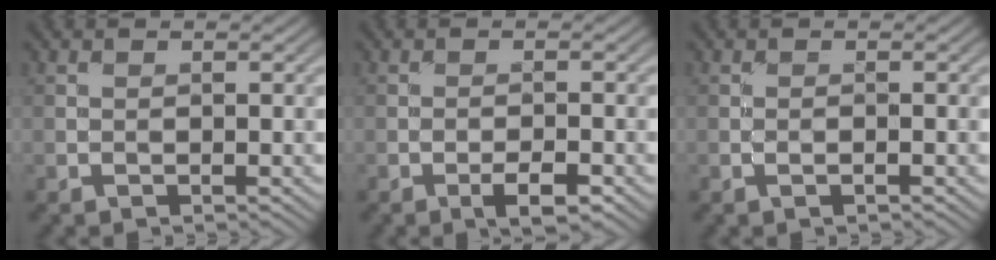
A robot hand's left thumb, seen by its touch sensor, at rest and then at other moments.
{"total": 3.0, "force": [-1.6, 0.8, 2.4], "torque": [-0.043, 0.001, -0.030]}
{"total": 0.5, "force": [-0.3, 0.0, 0.5], "torque": [-0.012, 0.002, -0.007]}